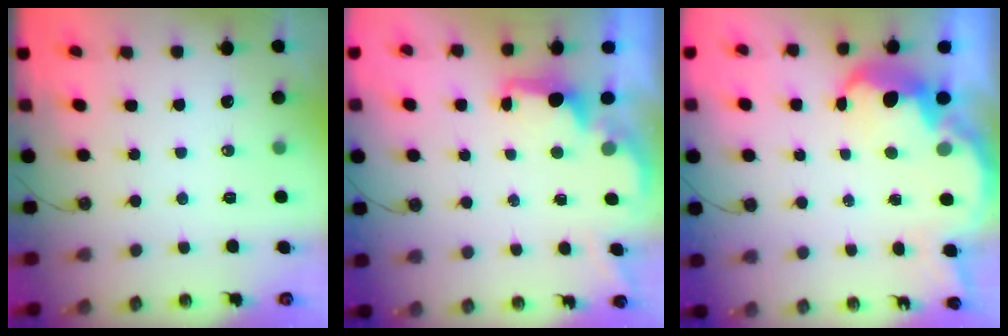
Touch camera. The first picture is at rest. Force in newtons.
{"total": 1.8, "press": 1.6, "slide": 0.7}
{"total": 6.9, "press": 6.8, "slide": 0.7}